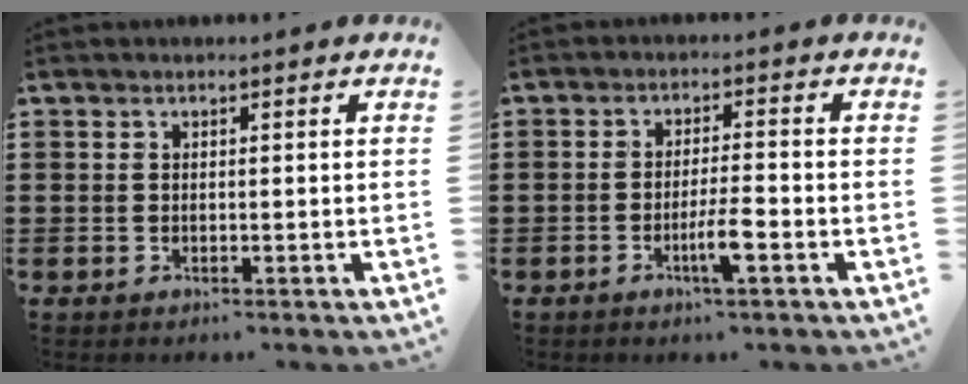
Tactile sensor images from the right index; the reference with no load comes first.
{"total": 4.5, "force": [-2.0, 0.5, 4.0], "torque": [-0.080, -0.007, -0.040]}